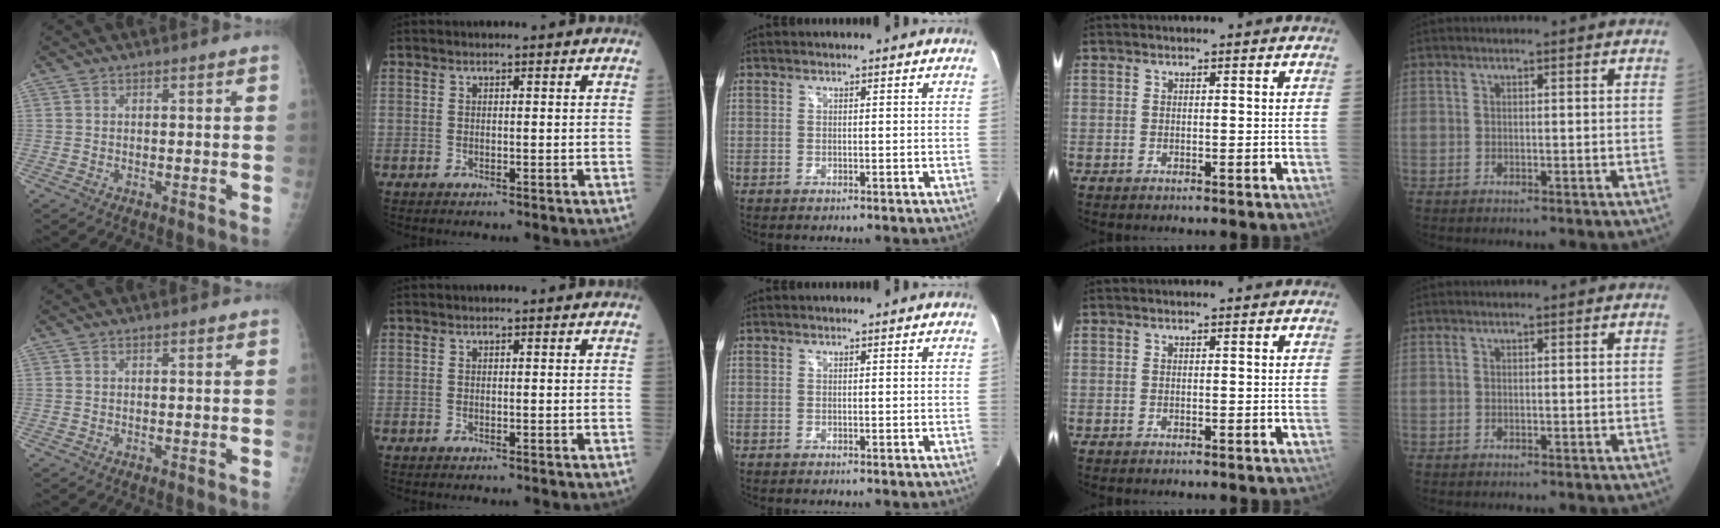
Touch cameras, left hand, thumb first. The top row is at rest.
{}